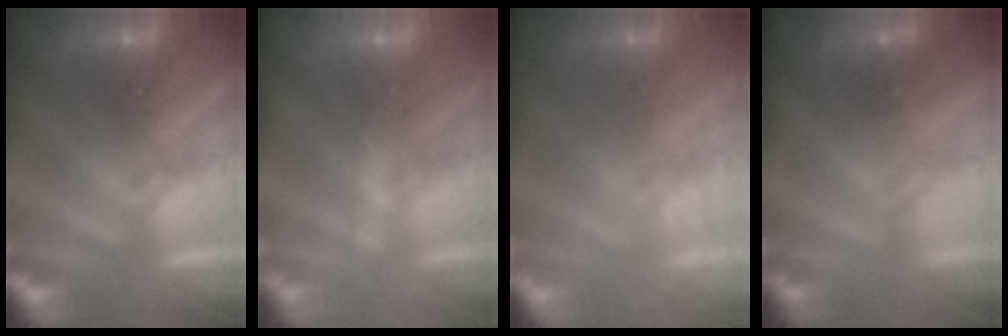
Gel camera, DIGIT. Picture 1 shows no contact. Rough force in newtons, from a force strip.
{"total": 2.6}
{"total": 2.1}
{"total": 1.6}